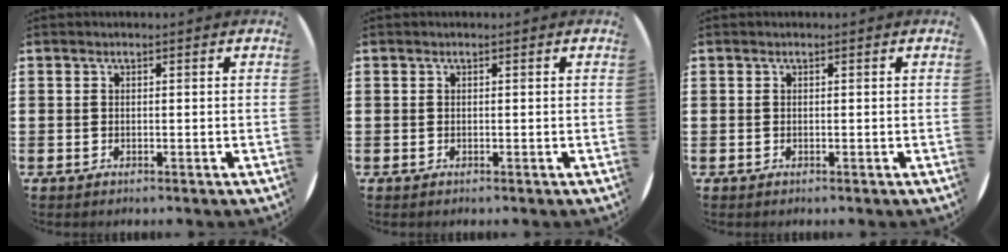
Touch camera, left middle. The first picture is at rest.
{"total": 0.0}
{"total": 0.0}